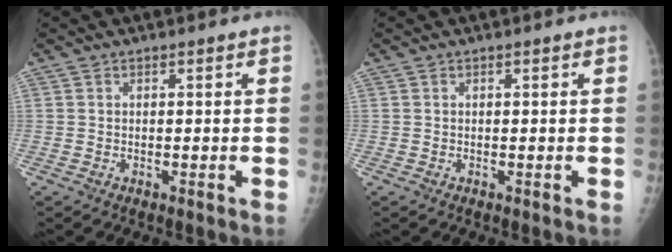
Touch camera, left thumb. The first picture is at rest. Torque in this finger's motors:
{"motor_torque": [0.00, 0.00, 0.00, 0.00, 0.00]}